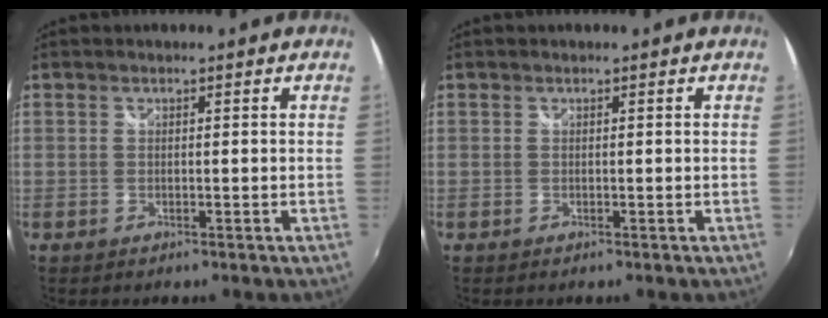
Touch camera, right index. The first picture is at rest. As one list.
[{"total": 0.0}]